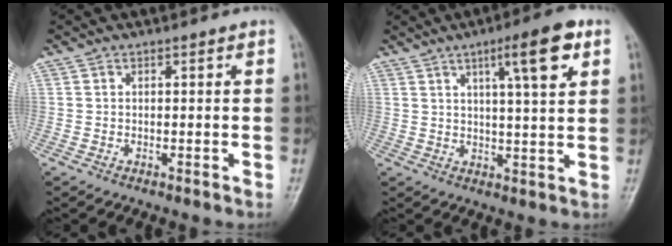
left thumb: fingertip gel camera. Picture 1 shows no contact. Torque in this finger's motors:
{"motor_torque": [0.30, 0.30, 0.27, -0.21, 0.11]}